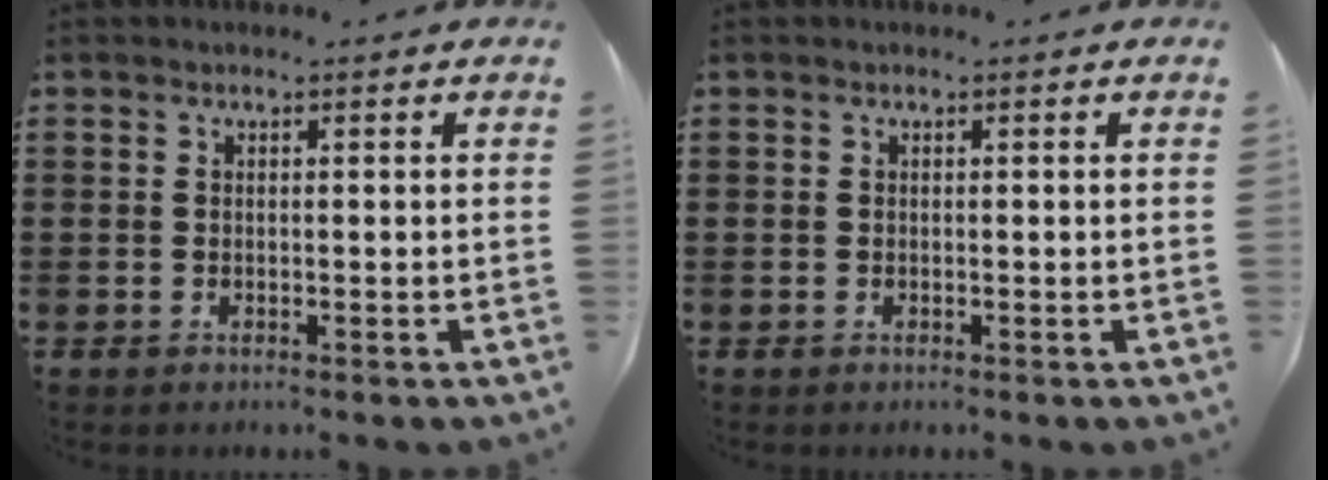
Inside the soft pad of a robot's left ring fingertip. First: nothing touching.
{"total": 0.0}